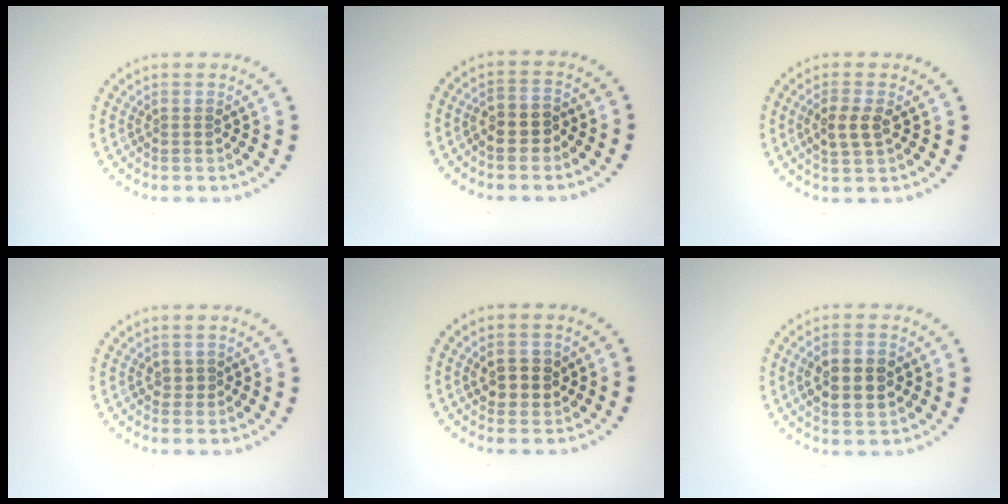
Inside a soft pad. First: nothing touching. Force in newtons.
{"total": 2.5, "press": 2.4, "slide": 0.8}
{"total": 2.6, "press": 2.5, "slide": 0.5}
{"total": 0.6, "press": 0.5, "slide": 0.2}
{"total": 2.5, "press": 2.5, "slide": 0.5}
{"total": 4.0, "press": 4.0, "slide": 0.4}